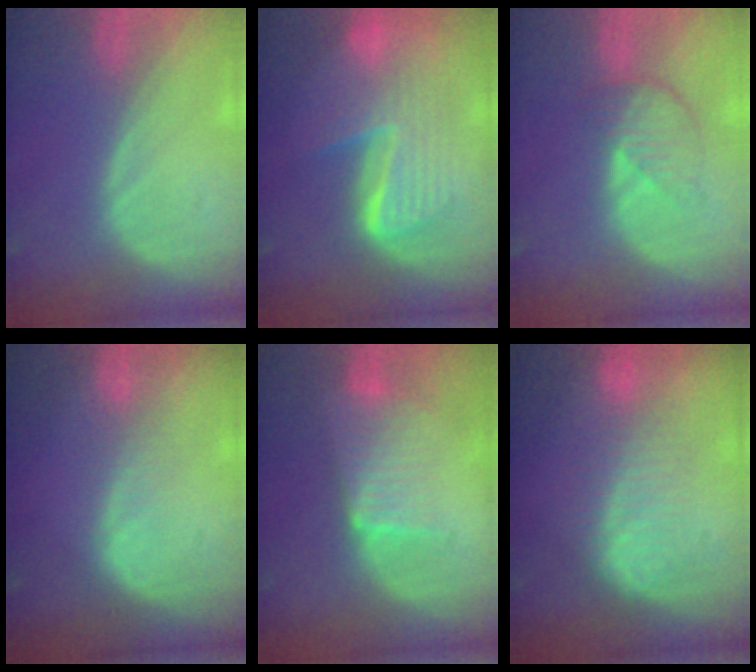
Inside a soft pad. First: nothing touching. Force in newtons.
{"total": 9.3, "press": 9.2, "slide": 0.7}
{"total": 4.6, "press": 4.2, "slide": 2.0}
{"total": 2.4, "press": 2.4, "slide": 0.2}
{"total": 6.5, "press": 6.1, "slide": 2.1}
{"total": 6.9, "press": 6.6, "slide": 1.8}